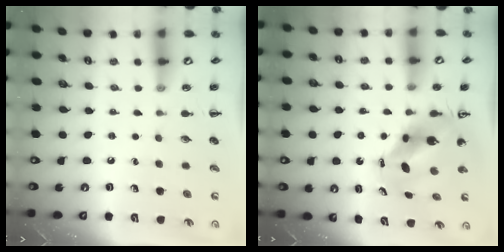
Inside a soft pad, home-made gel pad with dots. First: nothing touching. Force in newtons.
{"total": 8.1, "press": 7.8, "slide": 2.3}